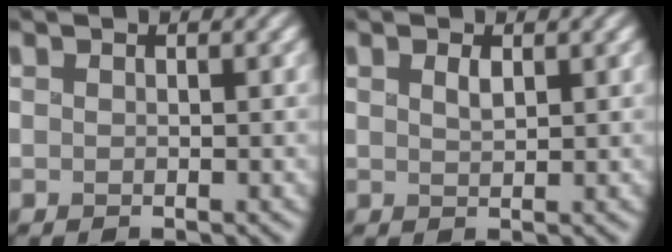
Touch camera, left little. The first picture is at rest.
{"total": 0.9, "force": [0.4, 0.6, 0.7], "torque": [-0.011, -0.001, 0.009]}